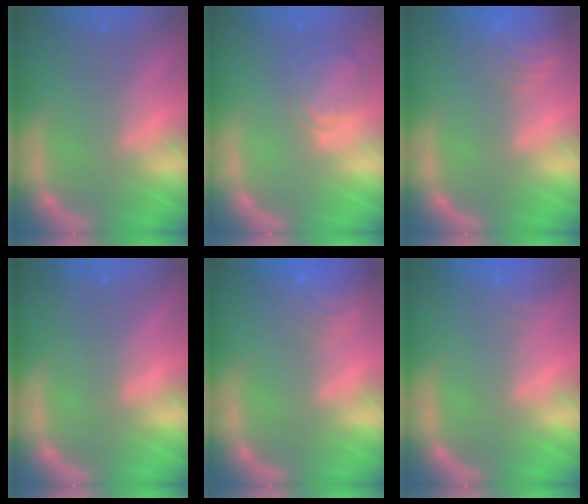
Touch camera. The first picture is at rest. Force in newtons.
{"total": 4.0}
{"total": 7.5}
{"total": 0.0}
{"total": 7.0}
{"total": 2.4}